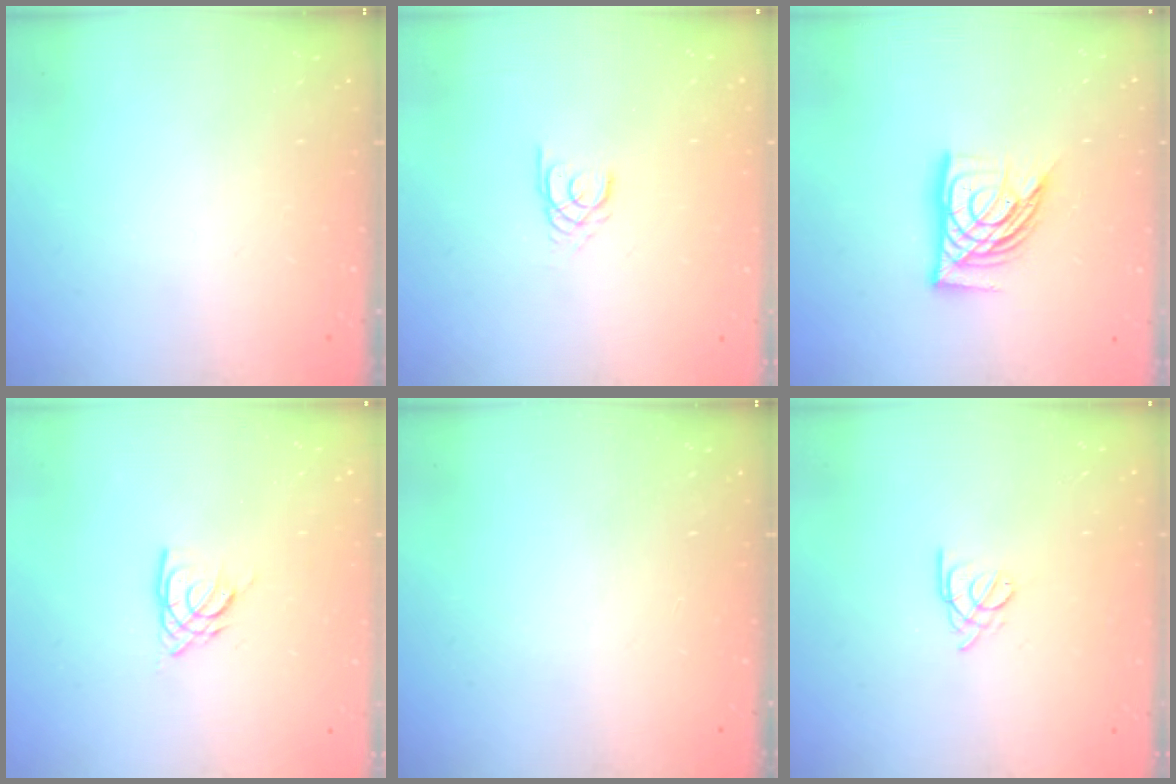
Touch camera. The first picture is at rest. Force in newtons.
{"total": 2.2, "press": 2.2, "slide": 0.2}
{"total": 12.7, "press": 12.6, "slide": 1.5}
{"total": 4.7, "press": 4.7, "slide": 0.4}
{"total": 0.0}
{"total": 2.2, "press": 2.2, "slide": 0.5}